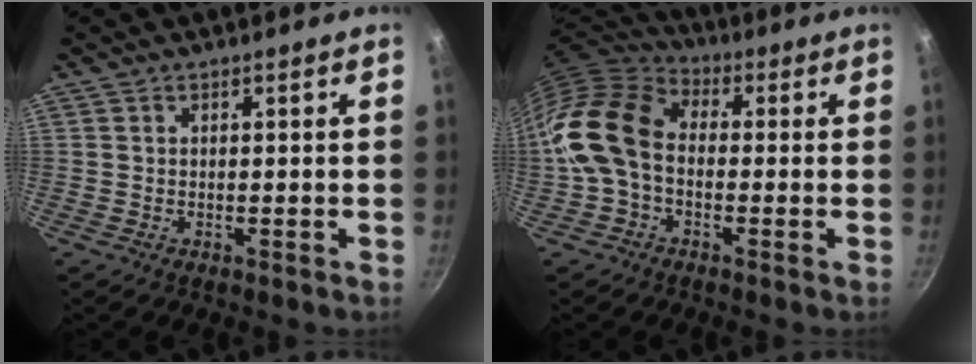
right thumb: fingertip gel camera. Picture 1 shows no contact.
{"total": 14.4, "force": [-1.7, 10.2, 10.0], "torque": [-0.177, 0.038, -0.055]}